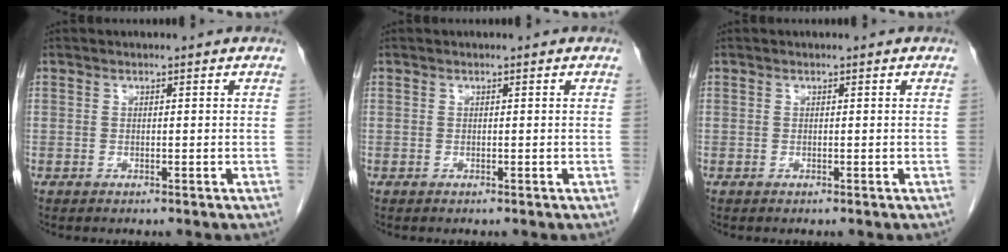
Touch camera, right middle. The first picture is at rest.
{"total": 0.0}
{"total": 0.0}